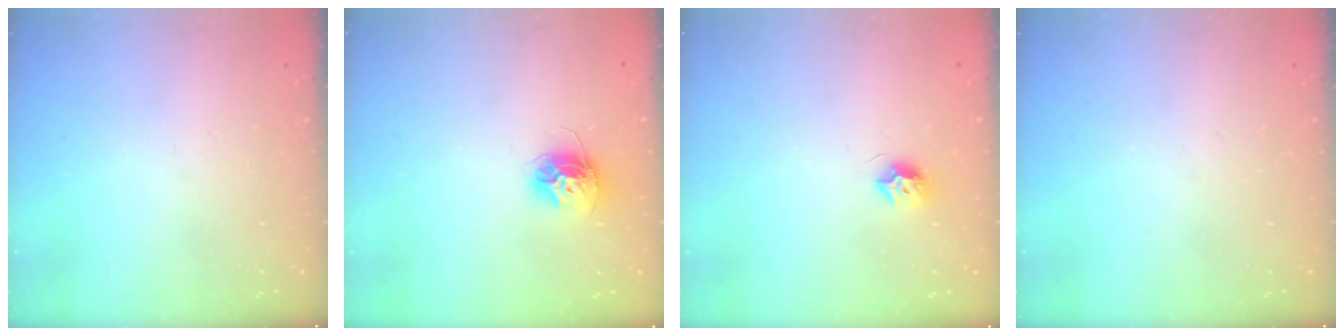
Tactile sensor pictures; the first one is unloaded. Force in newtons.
{"total": 10.3, "press": 10.3, "slide": 0.4}
{"total": 7.4, "press": 7.4, "slide": 0.1}
{"total": 0.0}